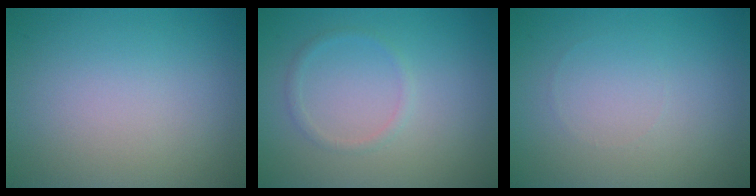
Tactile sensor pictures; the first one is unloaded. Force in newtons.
{"total": 1.0, "press": 1.0, "slide": 0.0}
{"total": 0.0}